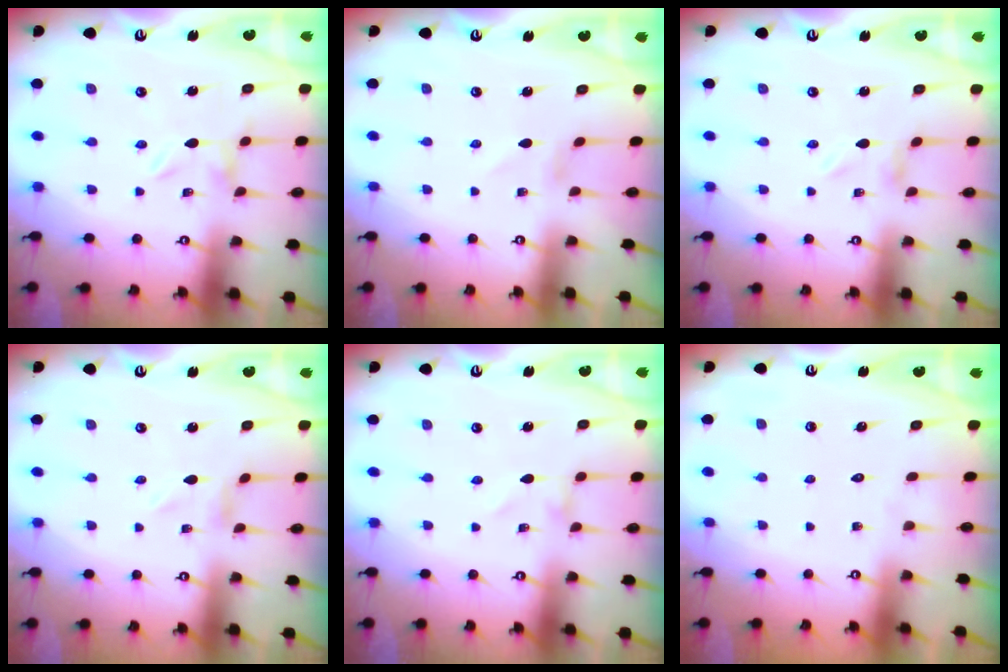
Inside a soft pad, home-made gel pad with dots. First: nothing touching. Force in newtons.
{"total": 0.5, "press": 0.5, "slide": 0.1}
{"total": 0.6, "press": 0.6, "slide": 0.2}
{"total": 1.2, "press": 1.2, "slide": 0.2}
{"total": 0.0}
{"total": 1.4, "press": 1.4, "slide": 0.1}